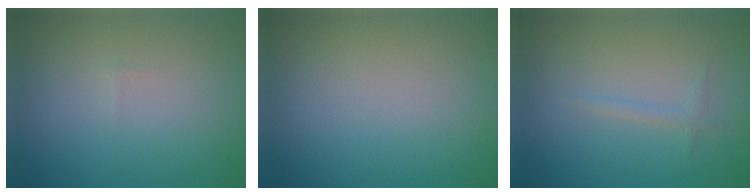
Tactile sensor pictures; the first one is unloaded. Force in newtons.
{"total": 0.0}
{"total": 0.8, "press": 0.8, "slide": 0.1}